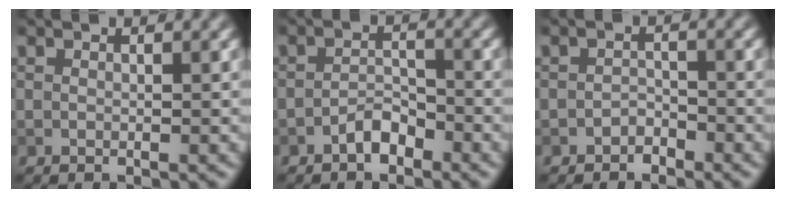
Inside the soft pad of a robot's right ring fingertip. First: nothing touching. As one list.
[{"total": 2.0, "force": [-1.5, 0.9, 1.0], "torque": [-0.017, 0.009, -0.030]}, {"total": 1.3, "force": [-1.0, 0.7, 0.3], "torque": [-0.002, 0.007, -0.019]}]